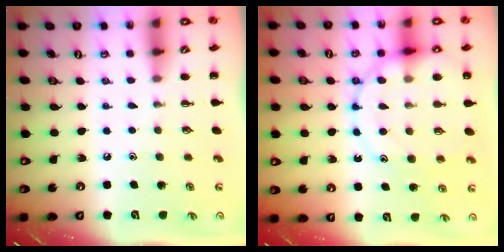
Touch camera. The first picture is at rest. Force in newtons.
{"total": 15.4, "press": 15.2, "slide": 2.4}